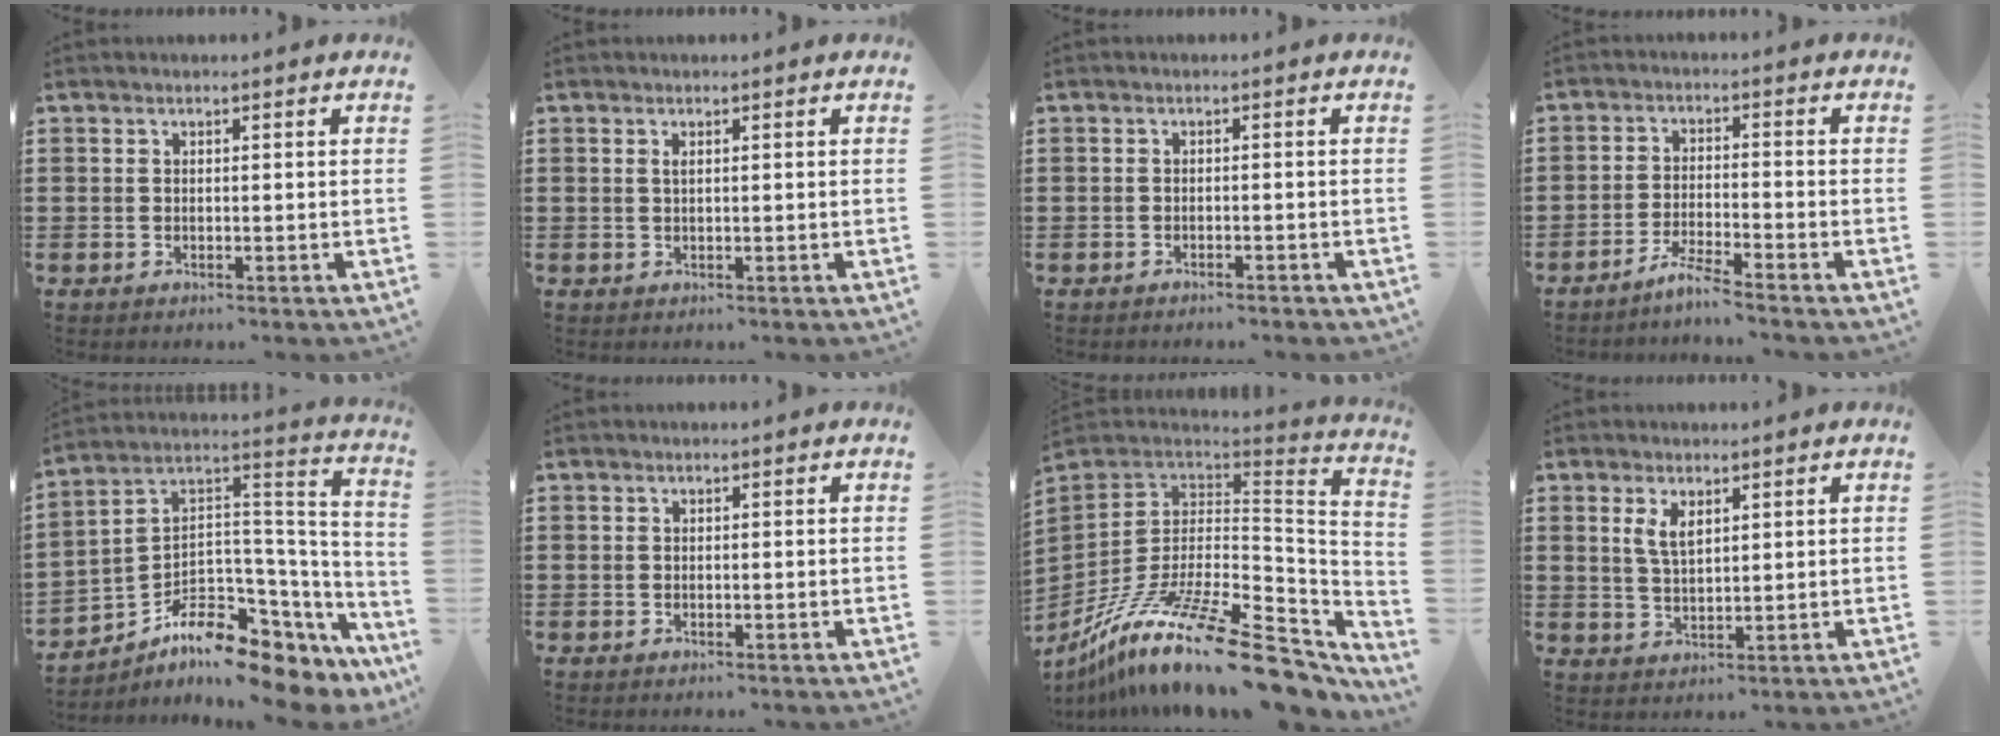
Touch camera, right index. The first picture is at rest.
{"total": 0.6, "force": [0.3, 0.1, 0.6], "torque": [-0.013, 0.000, 0.006]}
{"total": 0.9, "force": [-0.9, 0.1, 0.2], "torque": [-0.007, -0.002, -0.019]}
{"total": 3.7, "force": [-3.5, -0.6, 1.3], "torque": [-0.029, -0.004, -0.070]}
{"total": 8.7, "force": [-5.4, 4.4, 5.1], "torque": [-0.123, -0.016, -0.105]}
{"total": 0.0}
{"total": 20.6, "force": [-12.5, 6.5, 15.1], "torque": [-0.269, 0.043, -0.207]}
{"total": 3.4, "force": [1.7, 1.5, 2.5], "torque": [-0.054, 0.005, 0.030]}